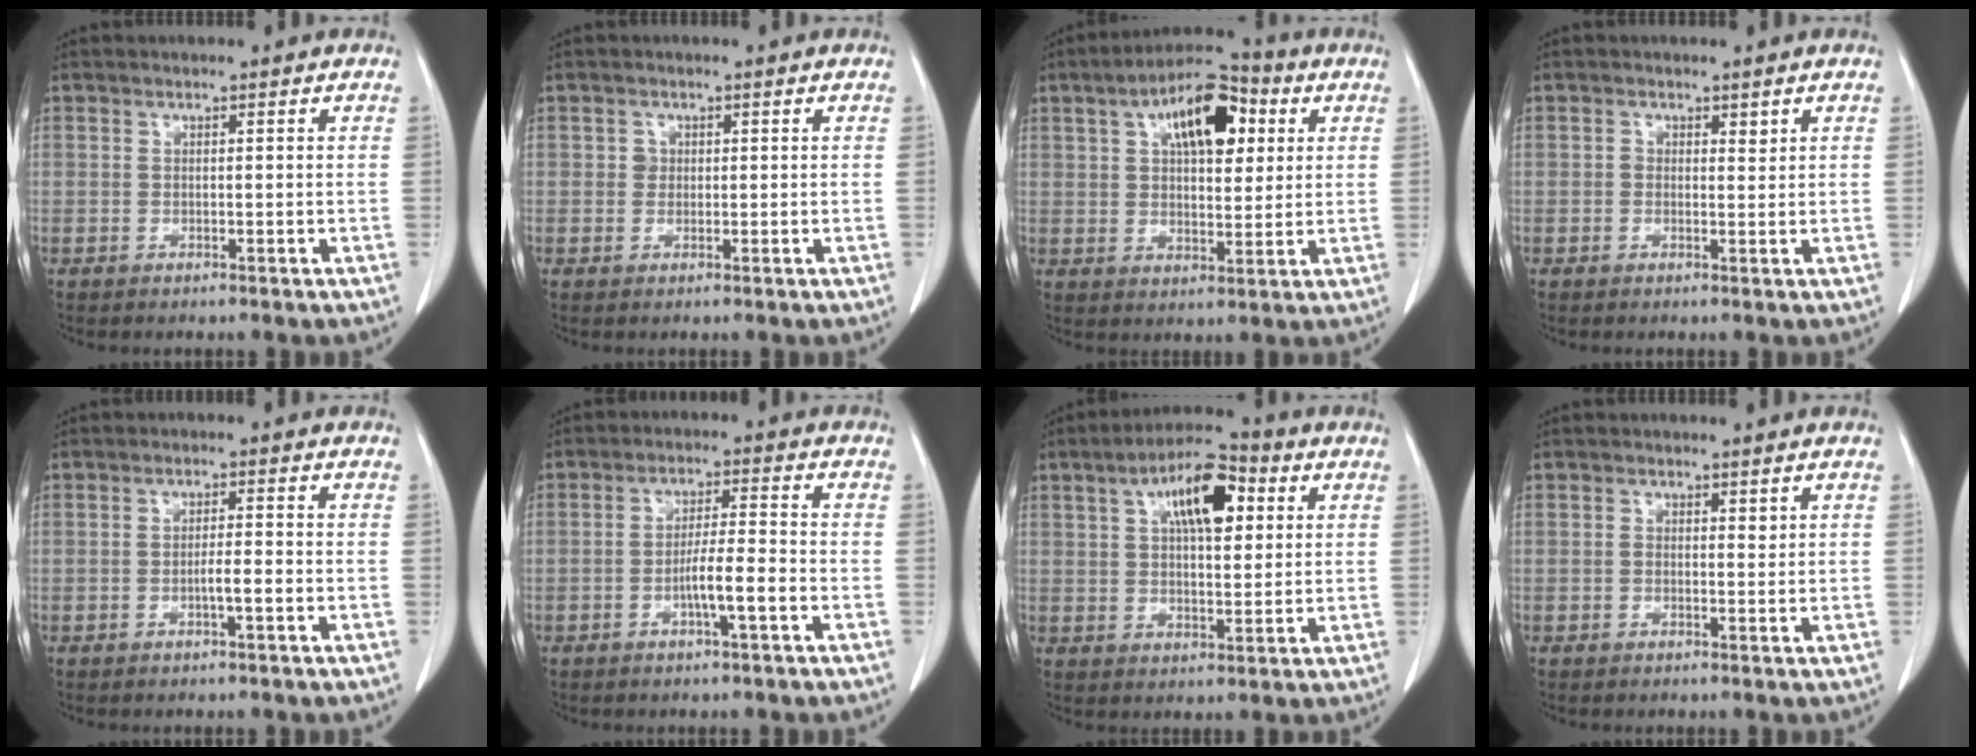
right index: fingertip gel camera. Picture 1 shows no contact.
{"total": 1.2, "force": [0.2, 1.1, 0.3], "torque": [-0.002, 0.001, 0.003]}
{"total": 12.4, "force": [4.7, 5.3, 10.2], "torque": [-0.168, 0.029, 0.072]}
{"total": 1.2, "force": [0.6, 0.8, 0.7], "torque": [-0.006, -0.002, 0.007]}
{"total": 2.5, "force": [-0.9, 0.2, 2.3], "torque": [-0.040, 0.001, -0.017]}
{"total": 5.7, "force": [-2.1, 0.2, 5.2], "torque": [-0.096, 0.004, -0.039]}
{"total": 11.0, "force": [4.0, 4.0, 9.4], "torque": [-0.161, 0.025, 0.063]}
{"total": 0.9, "force": [0.4, 0.5, 0.7], "torque": [-0.010, -0.002, 0.005]}